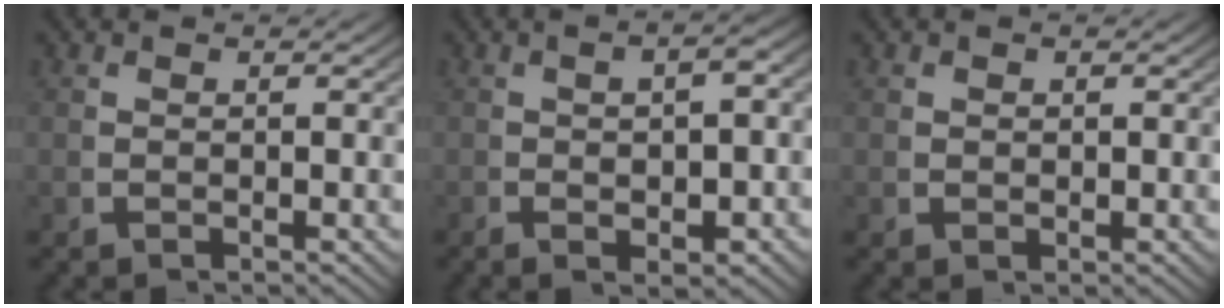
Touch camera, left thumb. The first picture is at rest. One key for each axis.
{"total": 4.5, "fx": -0.4, "fy": 2.1, "fz": 3.9, "tx": -0.050, "ty": 0.005, "tz": -0.007}
{"total": 0.9, "fx": 0.4, "fy": 0.7, "fz": 0.3, "tx": -0.007, "ty": -0.008, "tz": 0.014}